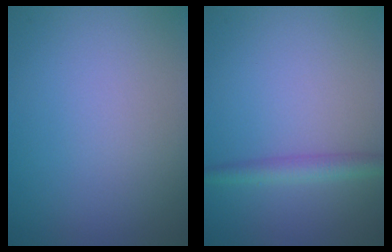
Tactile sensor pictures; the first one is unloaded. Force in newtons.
{"total": 2.2, "press": 2.2, "slide": 0.1}